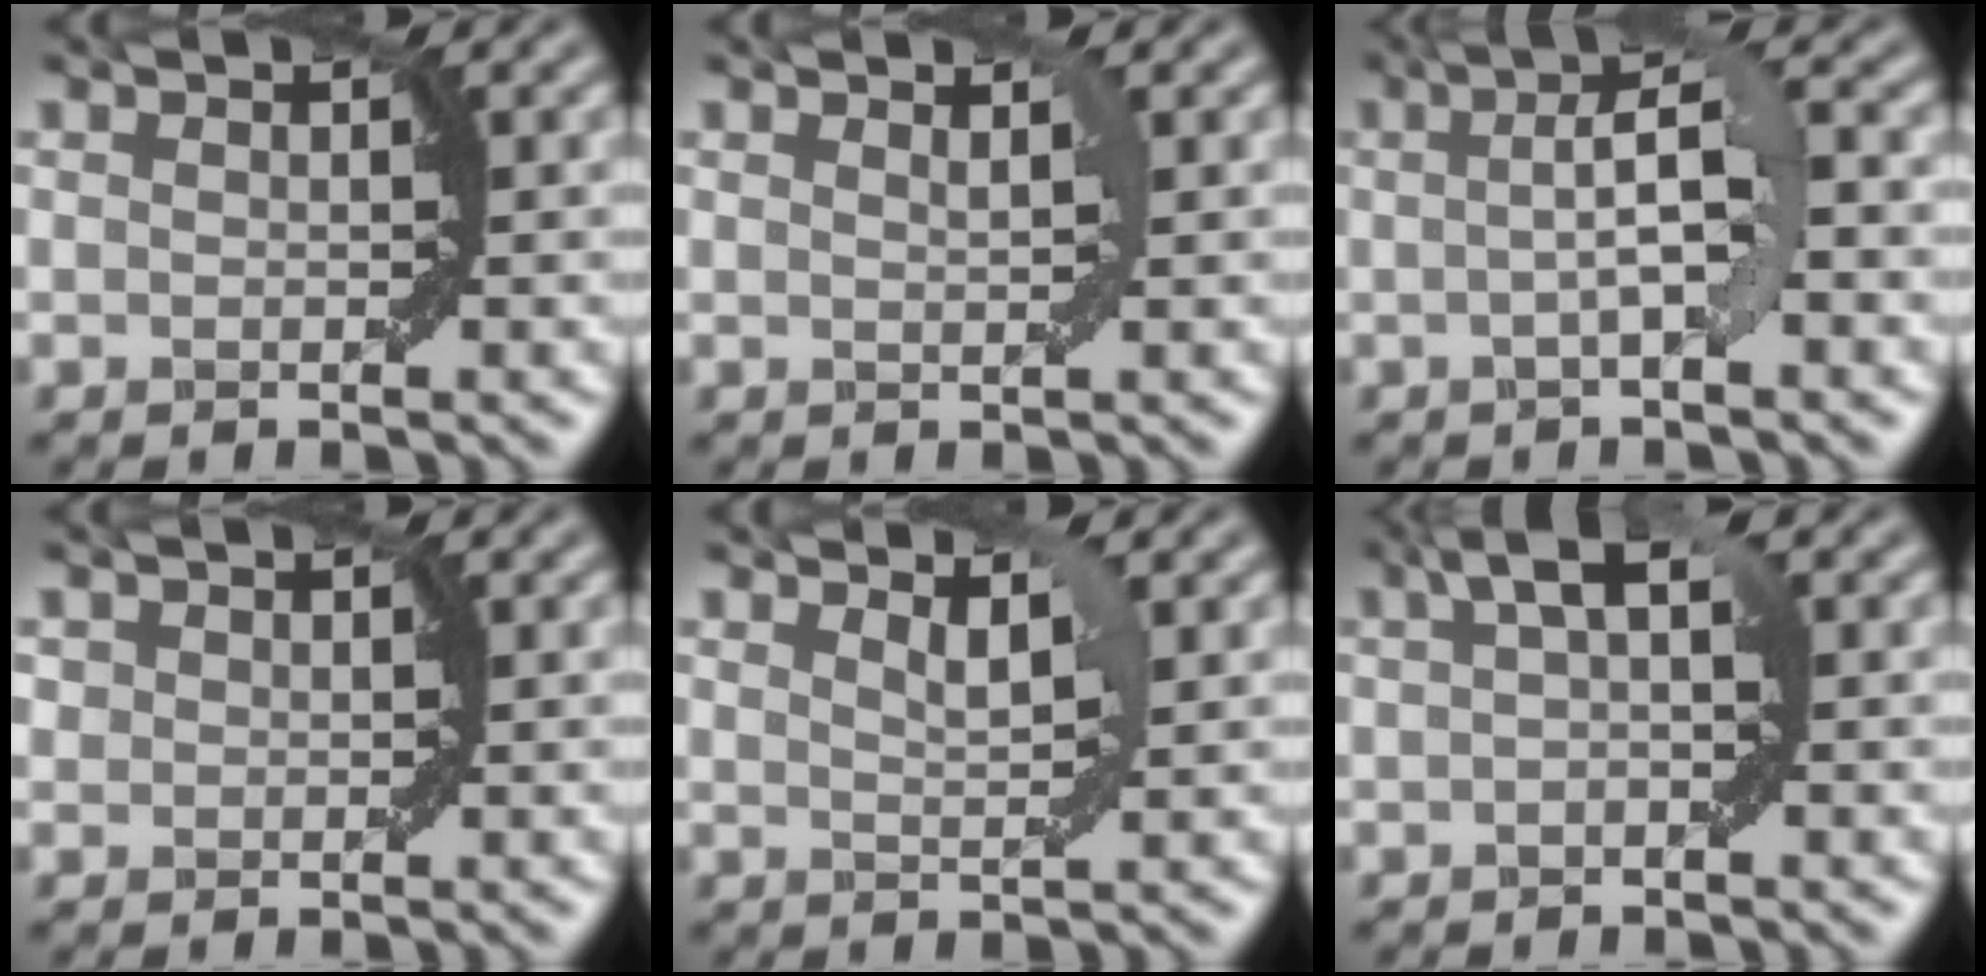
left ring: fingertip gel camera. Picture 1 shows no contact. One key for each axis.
{"total": 0.7, "fx": 0.6, "fy": 0.0, "fz": 0.3, "tx": -0.002, "ty": 0.000, "tz": 0.011}
{"total": 4.3, "fx": 0.1, "fy": 0.6, "fz": 4.3, "tx": -0.073, "ty": 0.010, "tz": -0.001}
{"total": 0.8, "fx": 0.3, "fy": 0.7, "fz": 0.1, "tx": 0.000, "ty": 0.002, "tz": 0.005}
{"total": 1.5, "fx": 1.2, "fy": 0.2, "fz": 0.8, "tx": -0.011, "ty": -0.003, "tz": 0.022}
{"total": 2.6, "fx": 0.9, "fy": 0.6, "fz": 2.4, "tx": -0.033, "ty": 0.010, "tz": 0.010}